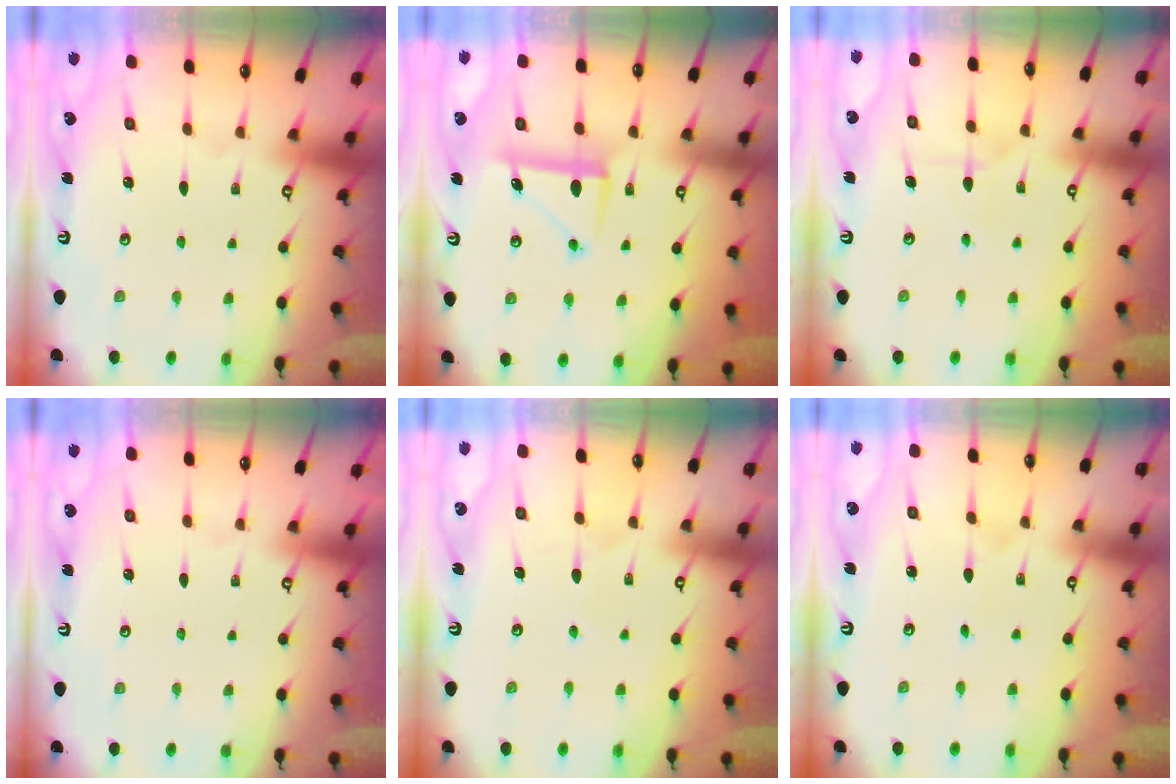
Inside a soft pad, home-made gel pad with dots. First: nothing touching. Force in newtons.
{"total": 7.1, "press": 7.0, "slide": 1.3}
{"total": 5.5, "press": 5.5, "slide": 0.2}
{"total": 0.0}
{"total": 4.2, "press": 4.2, "slide": 0.5}
{"total": 1.9, "press": 1.9, "slide": 0.2}